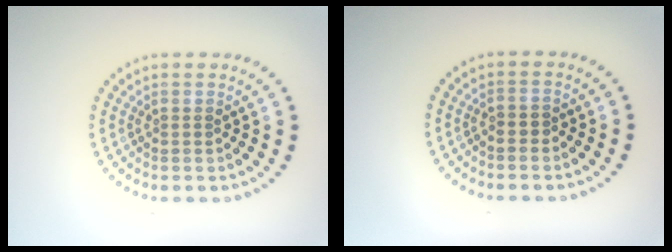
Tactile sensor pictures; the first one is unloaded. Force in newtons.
{"total": 0.6, "press": 0.4, "slide": 0.4}